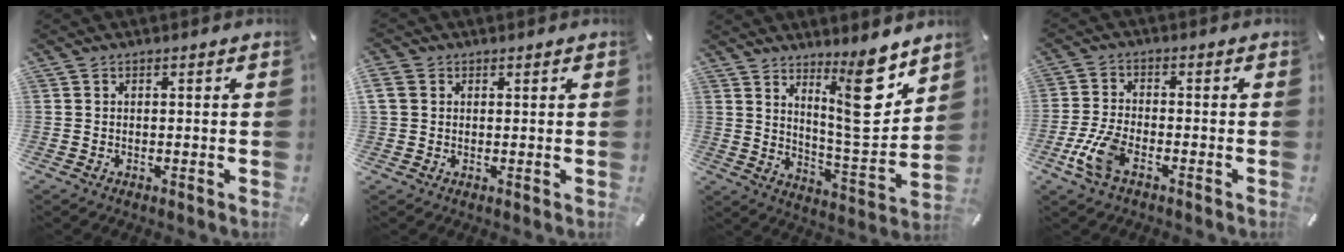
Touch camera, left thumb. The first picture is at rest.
{"total": 2.6, "force": [0.9, 2.2, 1.2], "torque": [-0.025, 0.005, 0.016]}
{"total": 15.5, "force": [9.2, 4.9, 11.5], "torque": [-0.140, -0.076, 0.147]}
{"total": 7.5, "force": [-3.5, 3.4, 5.8], "torque": [-0.137, -0.004, -0.064]}